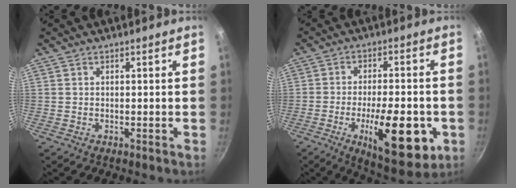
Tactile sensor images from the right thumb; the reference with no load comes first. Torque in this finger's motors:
{"motor_torque": [-0.15, 0.24, 1.43, -0.72, 0.02]}